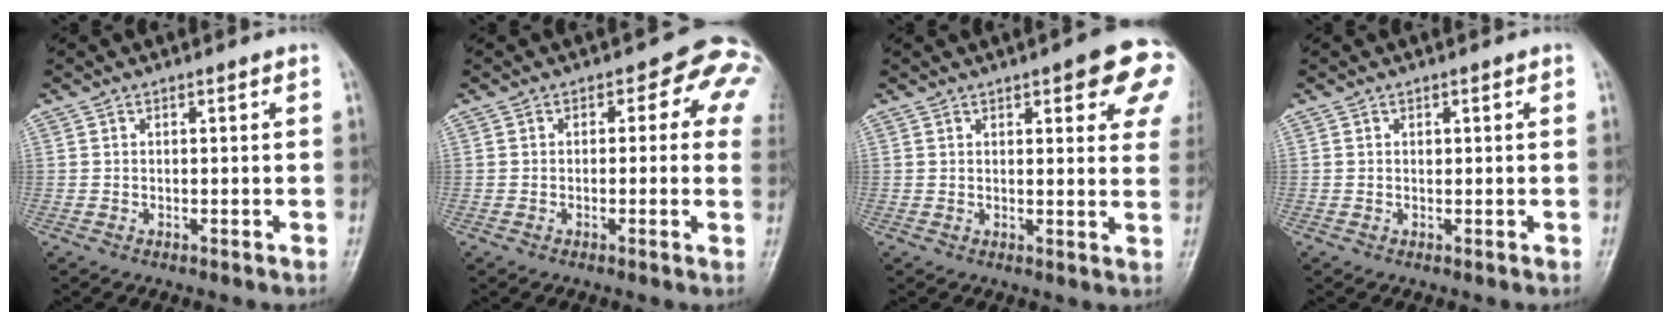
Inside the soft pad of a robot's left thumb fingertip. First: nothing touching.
{"total": 7.5, "force": [1.6, 4.5, 5.8], "torque": [-0.015, 0.009, 0.002]}
{"total": 12.6, "force": [5.9, 4.0, 10.4], "torque": [-0.088, -0.017, 0.061]}
{"total": 0.6, "force": [0.2, 0.4, 0.3], "torque": [-0.002, 0.000, 0.003]}